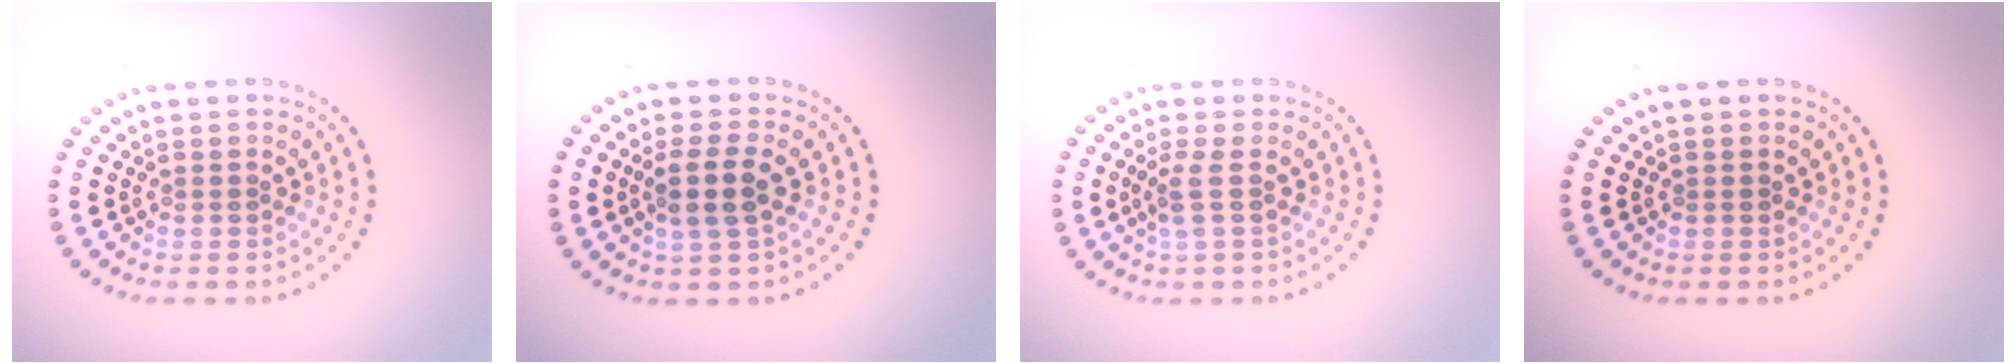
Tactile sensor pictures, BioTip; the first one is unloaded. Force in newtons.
{"total": 2.8, "press": 2.5, "slide": 1.2}
{"total": 1.6, "press": 1.2, "slide": 1.1}
{"total": 0.0}